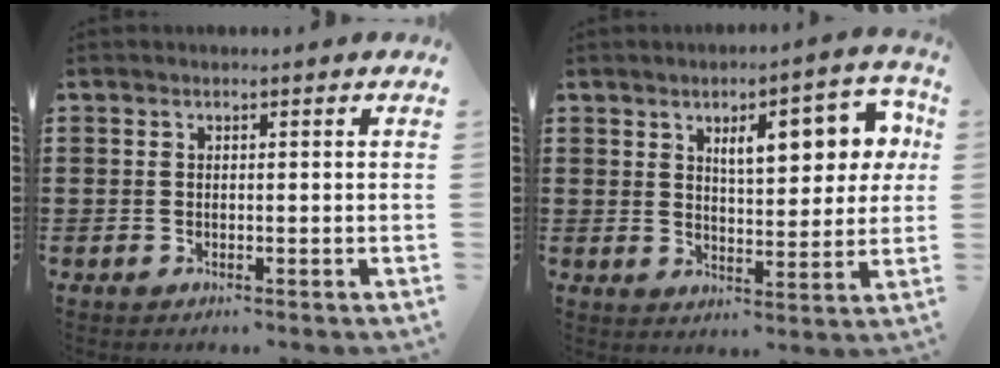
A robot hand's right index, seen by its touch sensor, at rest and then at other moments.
{"total": 8.9, "force": [3.9, 3.5, 7.2], "torque": [-0.100, -0.011, 0.055]}